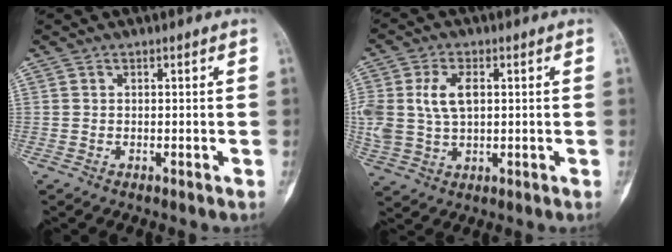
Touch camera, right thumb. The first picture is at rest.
{"total": 10.5, "force": [1.9, 6.6, 7.9], "torque": [-0.176, 0.005, 0.045]}